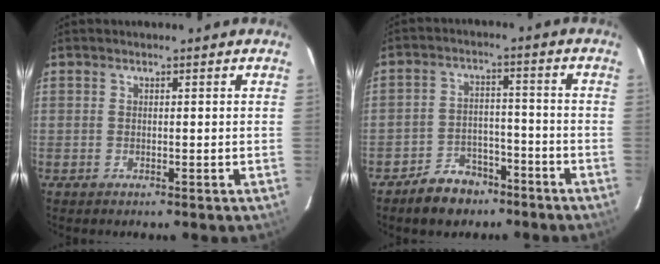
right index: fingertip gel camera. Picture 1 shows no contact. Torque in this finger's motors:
{"motor_torque": [0.30, -0.28, -0.16, -0.09]}